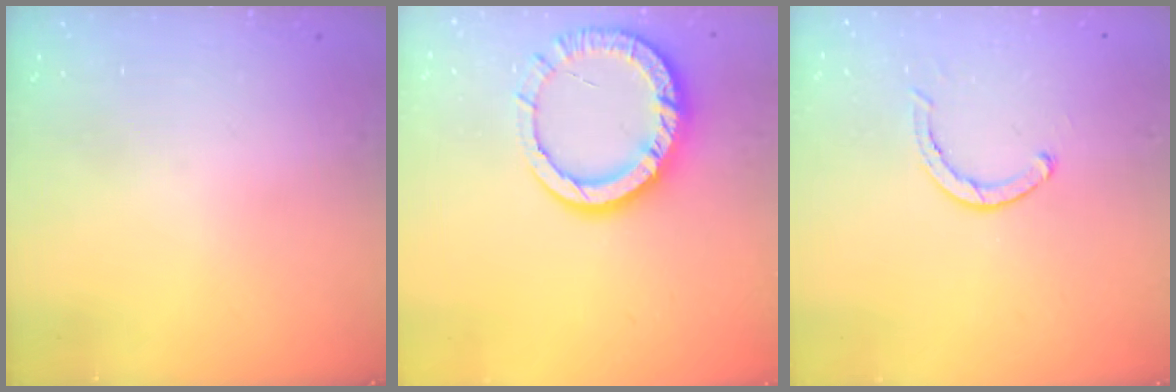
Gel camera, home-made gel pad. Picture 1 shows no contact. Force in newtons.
{"total": 13.0, "press": 12.9, "slide": 1.3}
{"total": 2.8, "press": 2.8, "slide": 0.2}